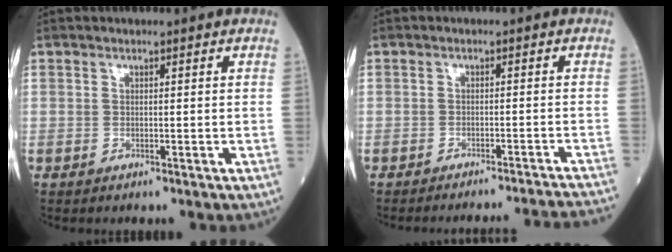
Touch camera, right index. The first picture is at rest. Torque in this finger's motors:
{"motor_torque": [0.03, -0.65, 0.16, 0.06]}